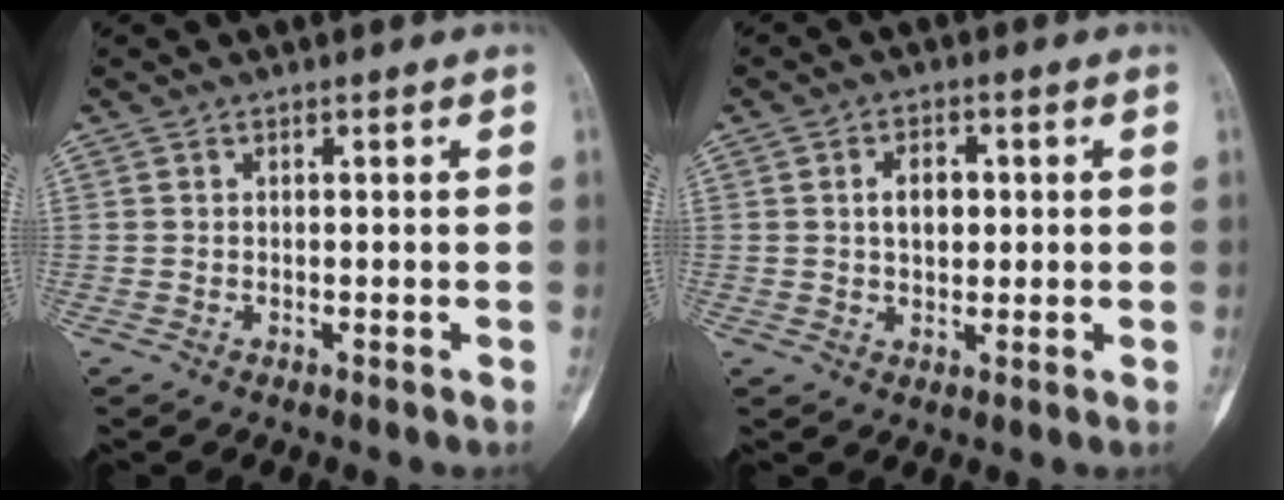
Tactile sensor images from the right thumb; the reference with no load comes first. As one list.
[{"total": 4.9, "force": [0.8, 3.2, 3.7], "torque": [-0.048, 0.002, 0.012]}]